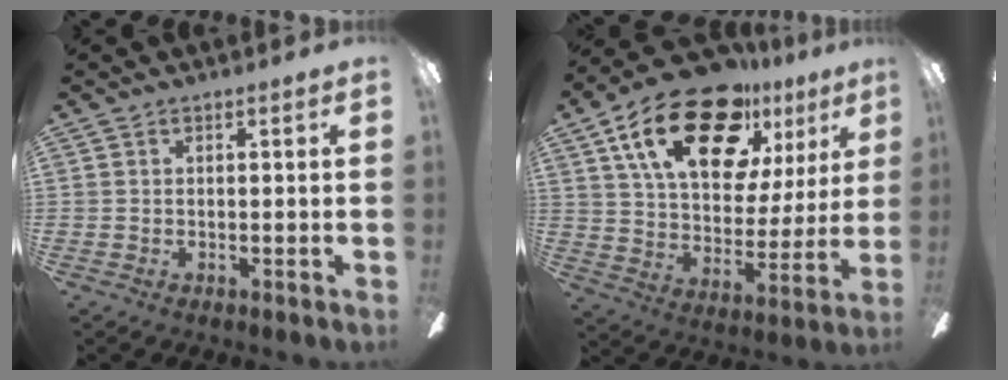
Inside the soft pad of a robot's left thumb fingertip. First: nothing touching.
{"total": 24.4, "force": [14.1, 12.4, 15.6], "torque": [-0.250, -0.067, 0.245]}